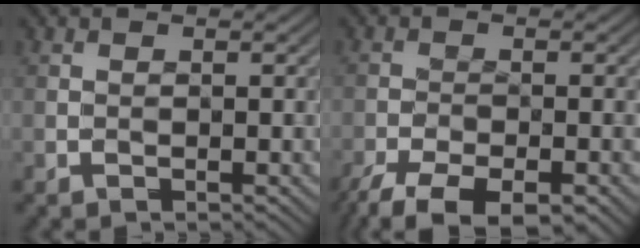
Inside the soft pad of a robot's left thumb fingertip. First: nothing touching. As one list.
[{"total": 8.9, "force": [-6.7, 3.1, 4.9], "torque": [-0.088, -0.030, -0.106]}]